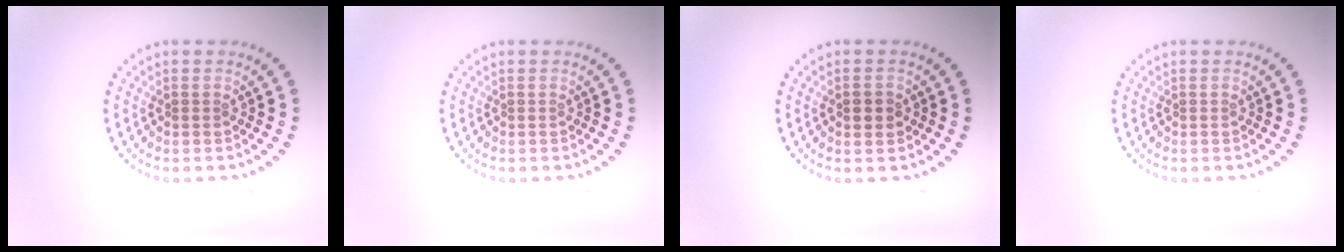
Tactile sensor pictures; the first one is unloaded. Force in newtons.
{"total": 0.0}
{"total": 1.6, "press": 1.6, "slide": 0.1}
{"total": 0.0}